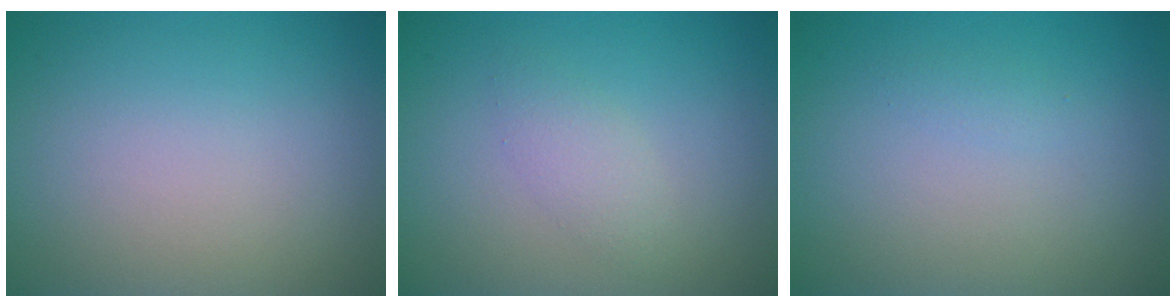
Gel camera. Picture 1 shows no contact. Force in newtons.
{"total": 1.7, "press": 1.7, "slide": 0.1}
{"total": 0.6, "press": 0.6, "slide": 0.0}